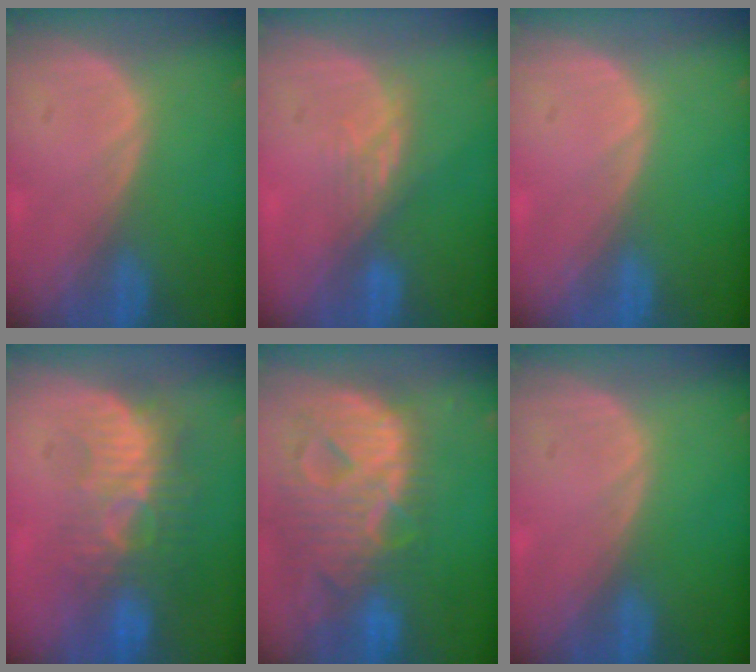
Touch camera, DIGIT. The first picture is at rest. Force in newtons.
{"total": 3.3, "press": 3.0, "slide": 1.5}
{"total": 0.0}
{"total": 9.1, "press": 8.4, "slide": 3.7}
{"total": 13.1, "press": 11.2, "slide": 6.9}
{"total": 0.0}